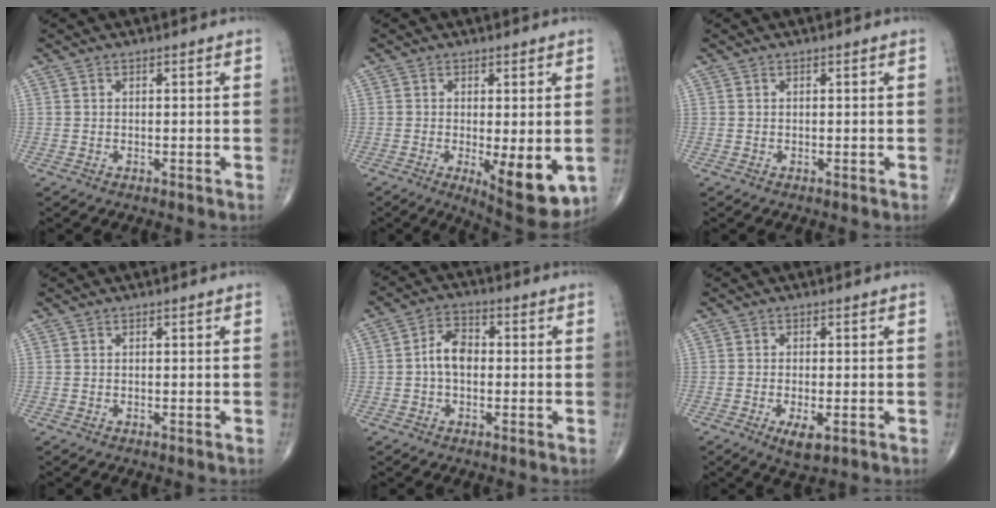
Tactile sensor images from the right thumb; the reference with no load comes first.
{"total": 10.5, "force": [-2.5, 3.6, 9.6], "torque": [-0.129, -0.024, -0.026]}
{"total": 0.0}
{"total": 0.0}
{"total": 5.7, "force": [-0.4, 3.8, 4.3], "torque": [-0.067, 0.020, -0.016]}
{"total": 4.2, "force": [-1.6, 1.6, 3.6], "torque": [-0.063, -0.008, -0.024]}